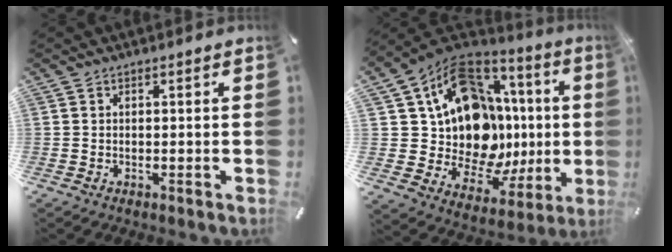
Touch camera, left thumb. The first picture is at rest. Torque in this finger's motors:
{"motor_torque": [1.66, 3.35, 2.43, -0.34, 0.23]}